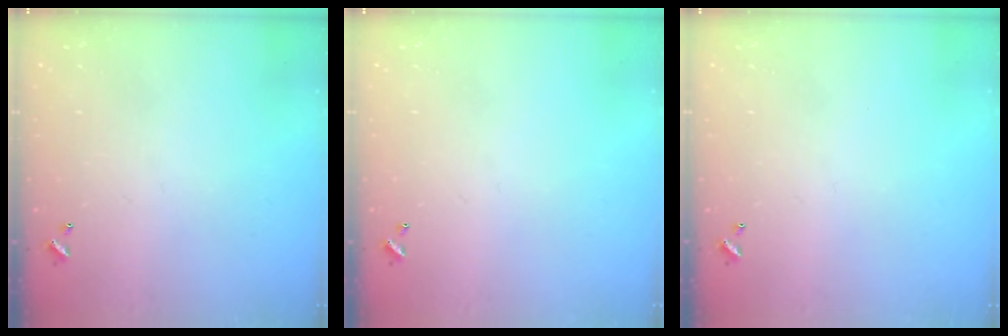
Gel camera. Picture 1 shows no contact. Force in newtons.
{"total": 0.0}
{"total": 0.0}